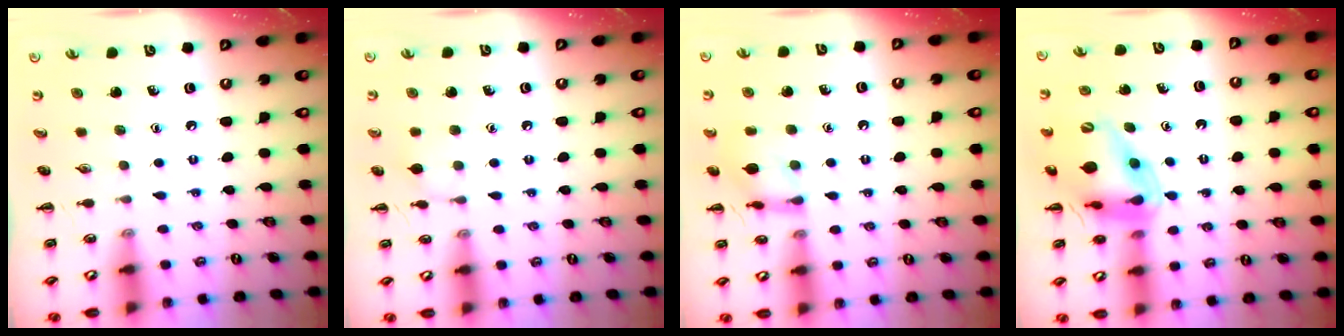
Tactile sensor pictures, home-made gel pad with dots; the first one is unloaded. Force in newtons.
{"total": 5.0, "press": 4.6, "slide": 1.9}
{"total": 10.8, "press": 10.8, "slide": 0.3}
{"total": 14.3, "press": 13.8, "slide": 3.6}